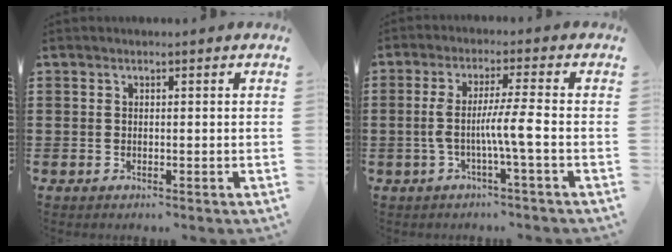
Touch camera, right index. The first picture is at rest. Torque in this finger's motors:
{"motor_torque": [1.07, -0.80, 0.21, 0.20]}